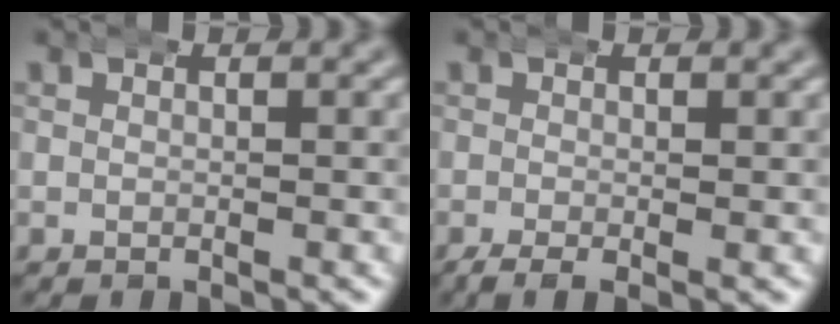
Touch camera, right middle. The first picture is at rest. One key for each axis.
{"total": 2.1, "fx": -1.4, "fy": 0.6, "fz": 1.5, "tx": -0.029, "ty": -0.008, "tz": -0.020}